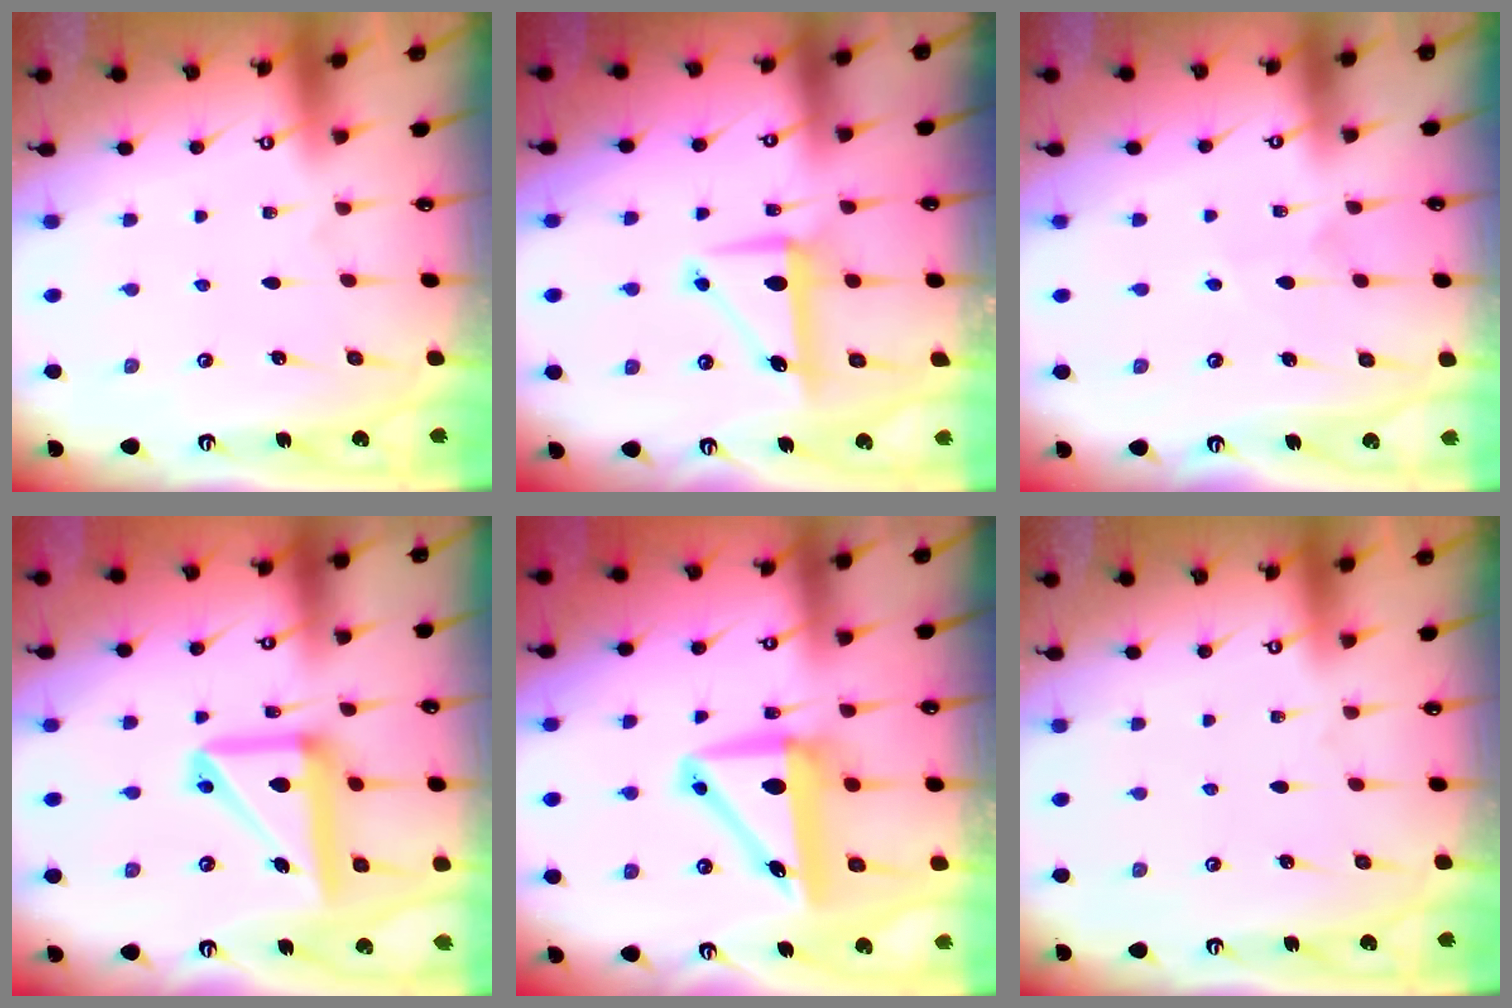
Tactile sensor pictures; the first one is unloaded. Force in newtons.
{"total": 8.3, "press": 8.2, "slide": 0.3}
{"total": 2.9, "press": 2.9, "slide": 0.3}
{"total": 14.9, "press": 14.7, "slide": 2.3}
{"total": 9.1, "press": 8.9, "slide": 2.1}
{"total": 0.0}